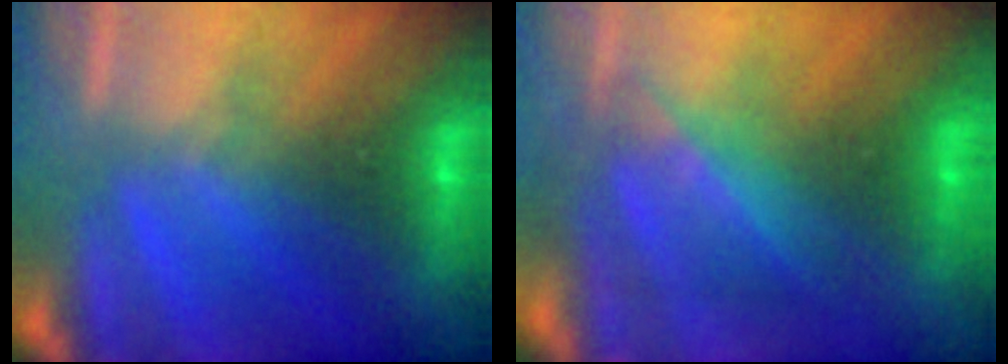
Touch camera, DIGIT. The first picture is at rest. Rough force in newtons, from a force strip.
{"total": 4.9}